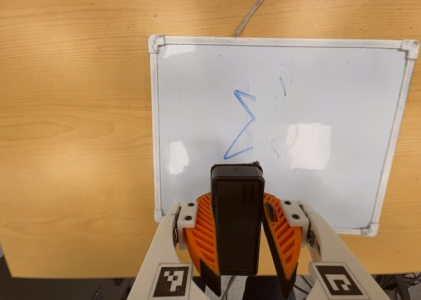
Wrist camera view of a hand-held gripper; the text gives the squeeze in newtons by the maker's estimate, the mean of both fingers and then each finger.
{"total": 9.8, "left": 8.6, "right": 10.9}